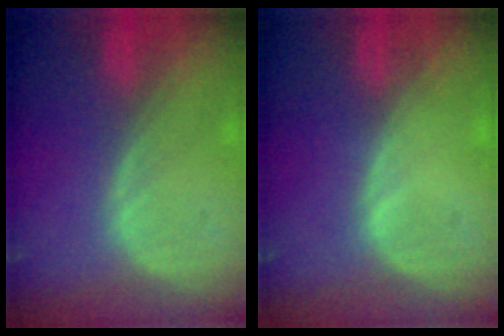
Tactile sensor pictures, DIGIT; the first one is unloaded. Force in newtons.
{"total": 0.5, "press": 0.1, "slide": 0.5}